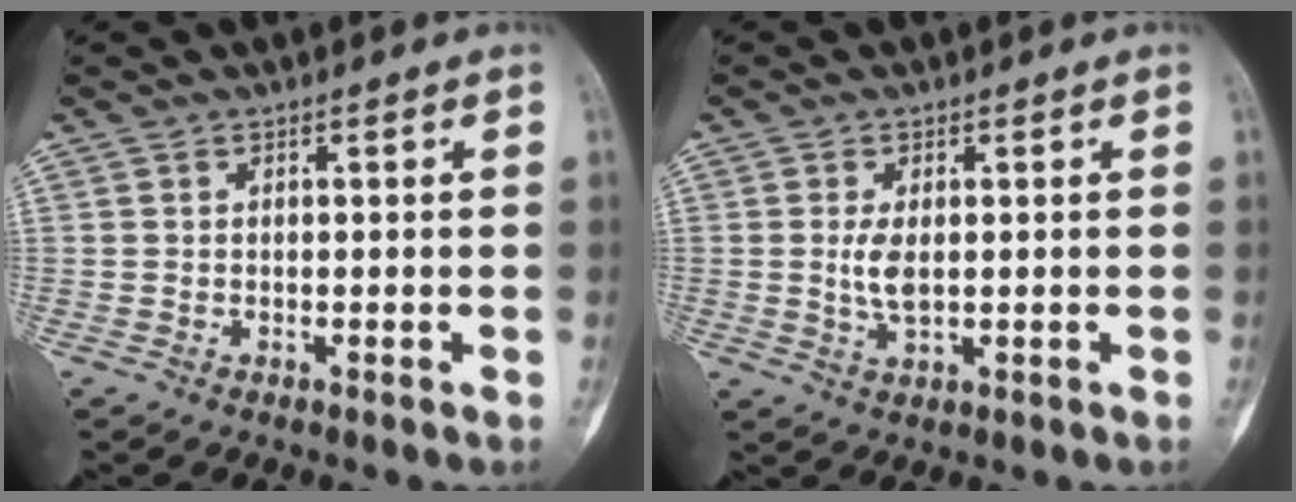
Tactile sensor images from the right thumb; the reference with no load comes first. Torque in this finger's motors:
{"motor_torque": [1.21, 0.80, 0.41, -0.50, 0.20]}